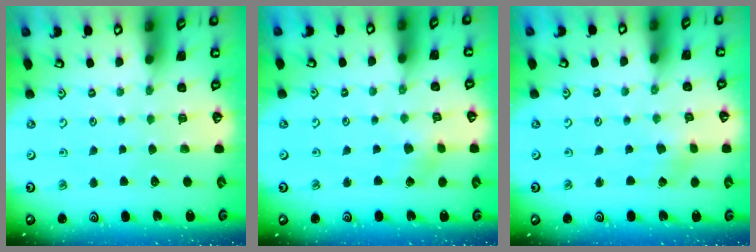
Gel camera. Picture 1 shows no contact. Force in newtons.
{"total": 2.8, "press": 2.8, "slide": 0.5}
{"total": 1.1, "press": 1.1, "slide": 0.2}